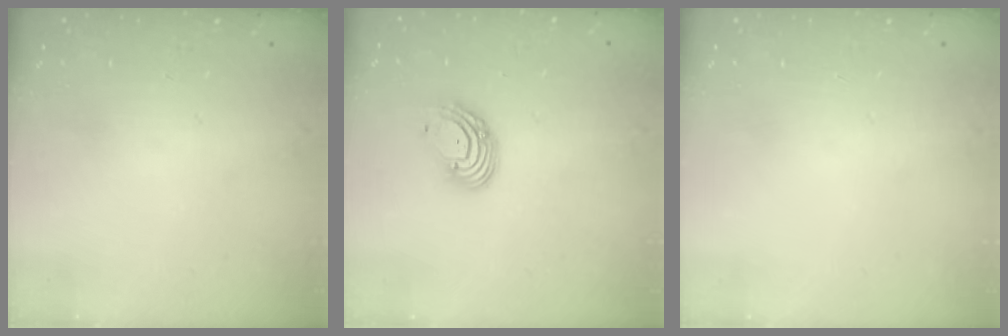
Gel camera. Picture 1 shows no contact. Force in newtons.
{"total": 7.3, "press": 7.3, "slide": 0.8}
{"total": 0.0}